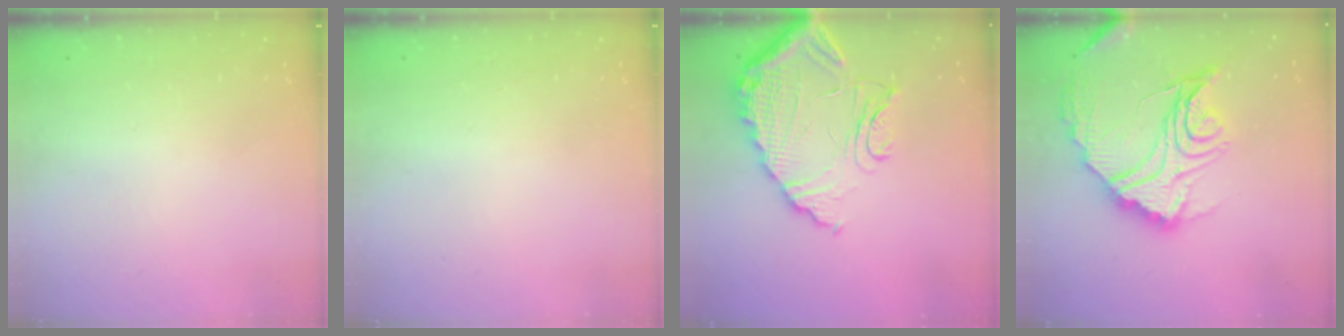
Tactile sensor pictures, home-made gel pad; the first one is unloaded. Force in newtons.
{"total": 0.0}
{"total": 17.7, "press": 17.6, "slide": 1.3}
{"total": 23.7, "press": 23.6, "slide": 2.1}